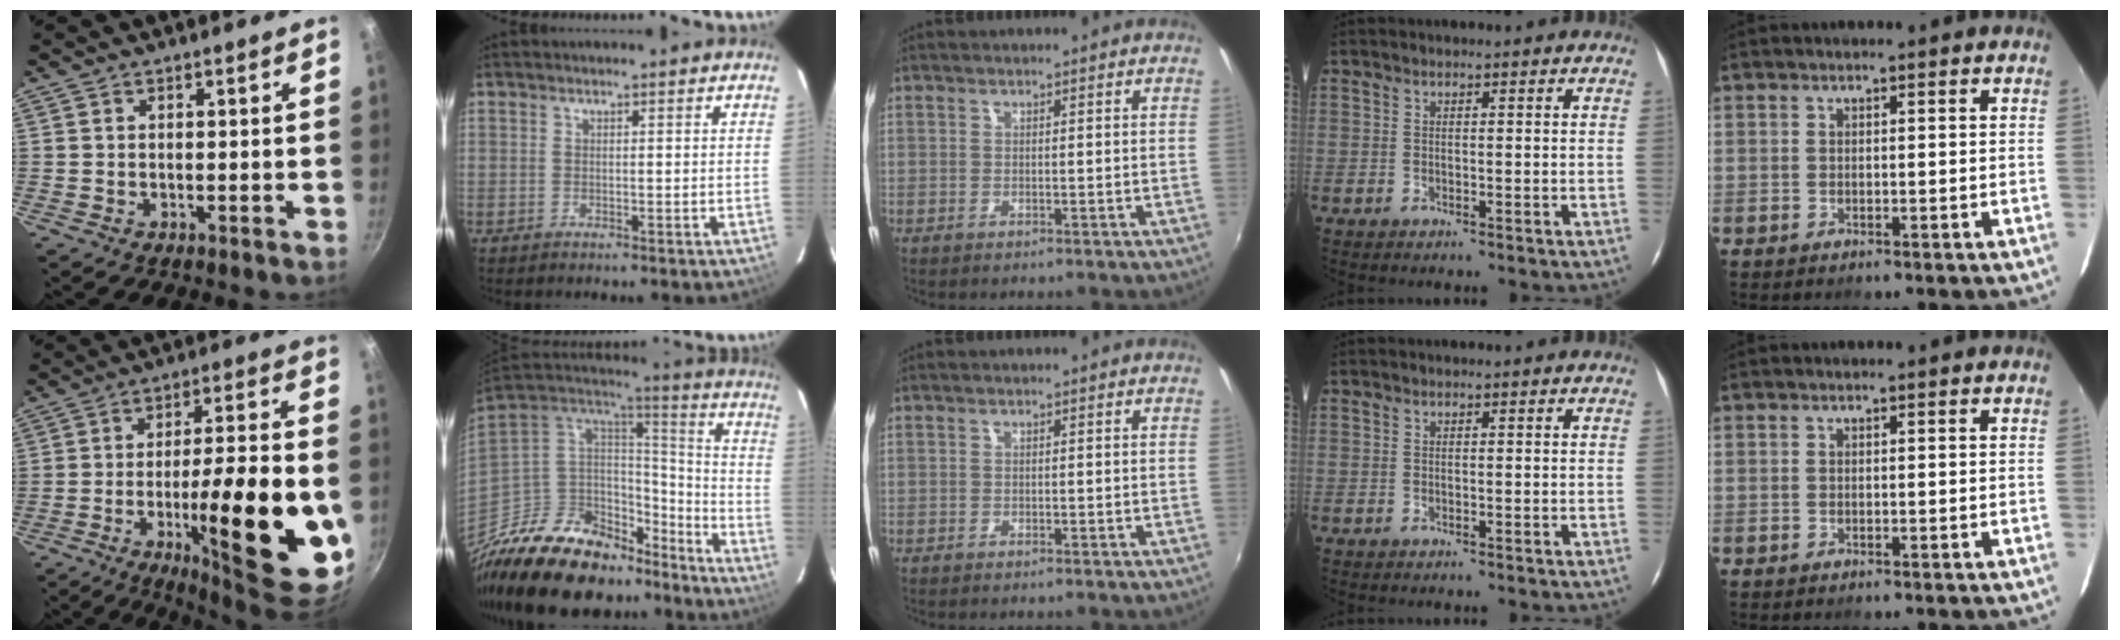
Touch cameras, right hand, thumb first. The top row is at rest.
{"thumb": {"total": 24.9, "force": [-6.9, 6.1, 23.2], "torque": [-0.319, 0.023, -0.094]}, "index": {"total": 27.0, "force": [-19.5, 13.3, 13.1], "torque": [-0.269, 0.021, -0.307]}}